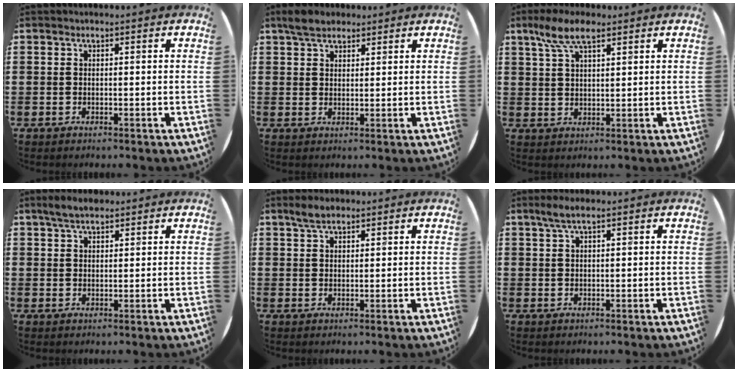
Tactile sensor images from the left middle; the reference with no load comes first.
{"total": 3.6, "force": [3.0, 1.5, 1.1], "torque": [-0.020, 0.002, 0.056]}
{"total": 6.3, "force": [4.2, 2.2, 4.2], "torque": [-0.092, 0.004, 0.075]}
{"total": 3.2, "force": [2.7, 1.0, 1.5], "torque": [-0.025, 0.001, 0.047]}
{"total": 3.0, "force": [2.5, 1.2, 1.3], "torque": [-0.022, 0.004, 0.044]}
{"total": 2.4, "force": [1.6, 0.3, 1.7], "torque": [-0.034, 0.004, 0.028]}